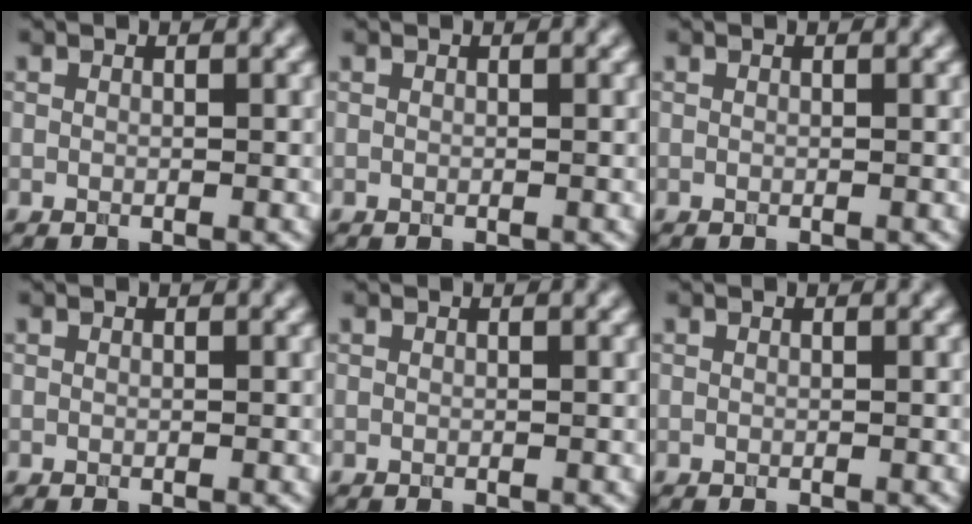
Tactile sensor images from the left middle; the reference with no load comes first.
{"total": 0.0}
{"total": 0.0}
{"total": 0.0}
{"total": 0.0}
{"total": 0.0}